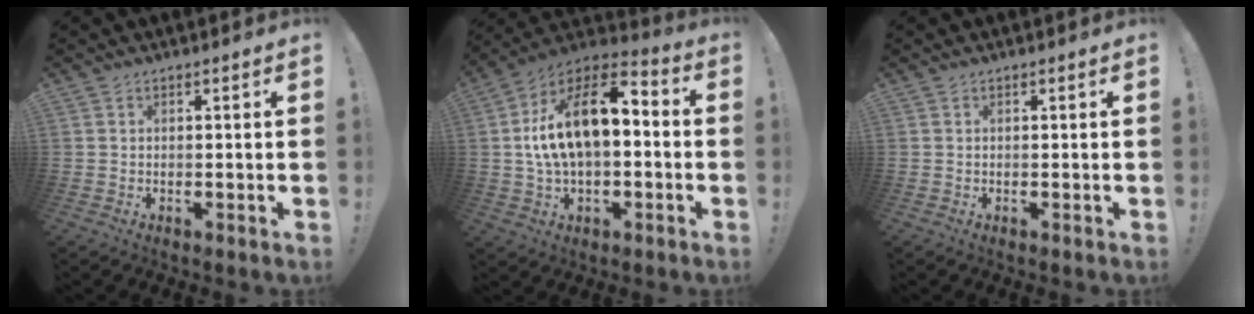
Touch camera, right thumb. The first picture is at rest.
{"total": 16.8, "force": [2.3, 9.1, 13.9], "torque": [-0.229, -0.003, 0.039]}
{"total": 0.0}